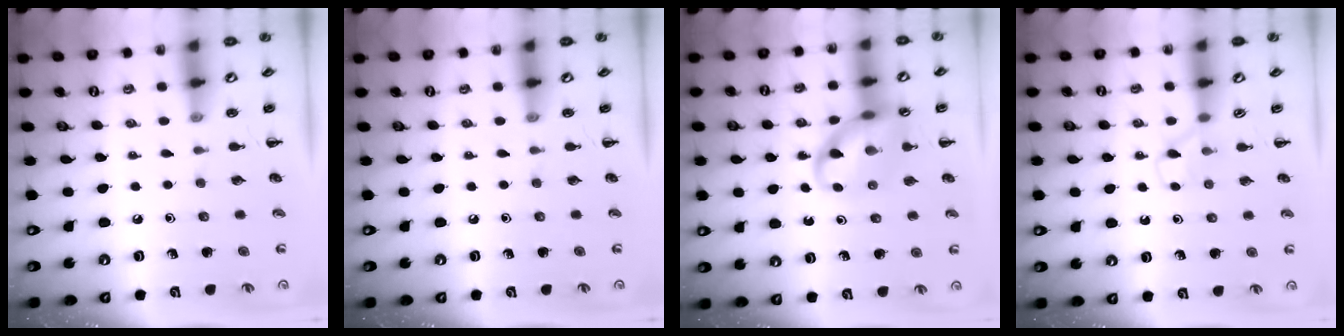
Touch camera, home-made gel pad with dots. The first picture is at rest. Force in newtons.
{"total": 0.0}
{"total": 12.6, "press": 12.5, "slide": 1.9}
{"total": 3.7, "press": 3.5, "slide": 1.2}